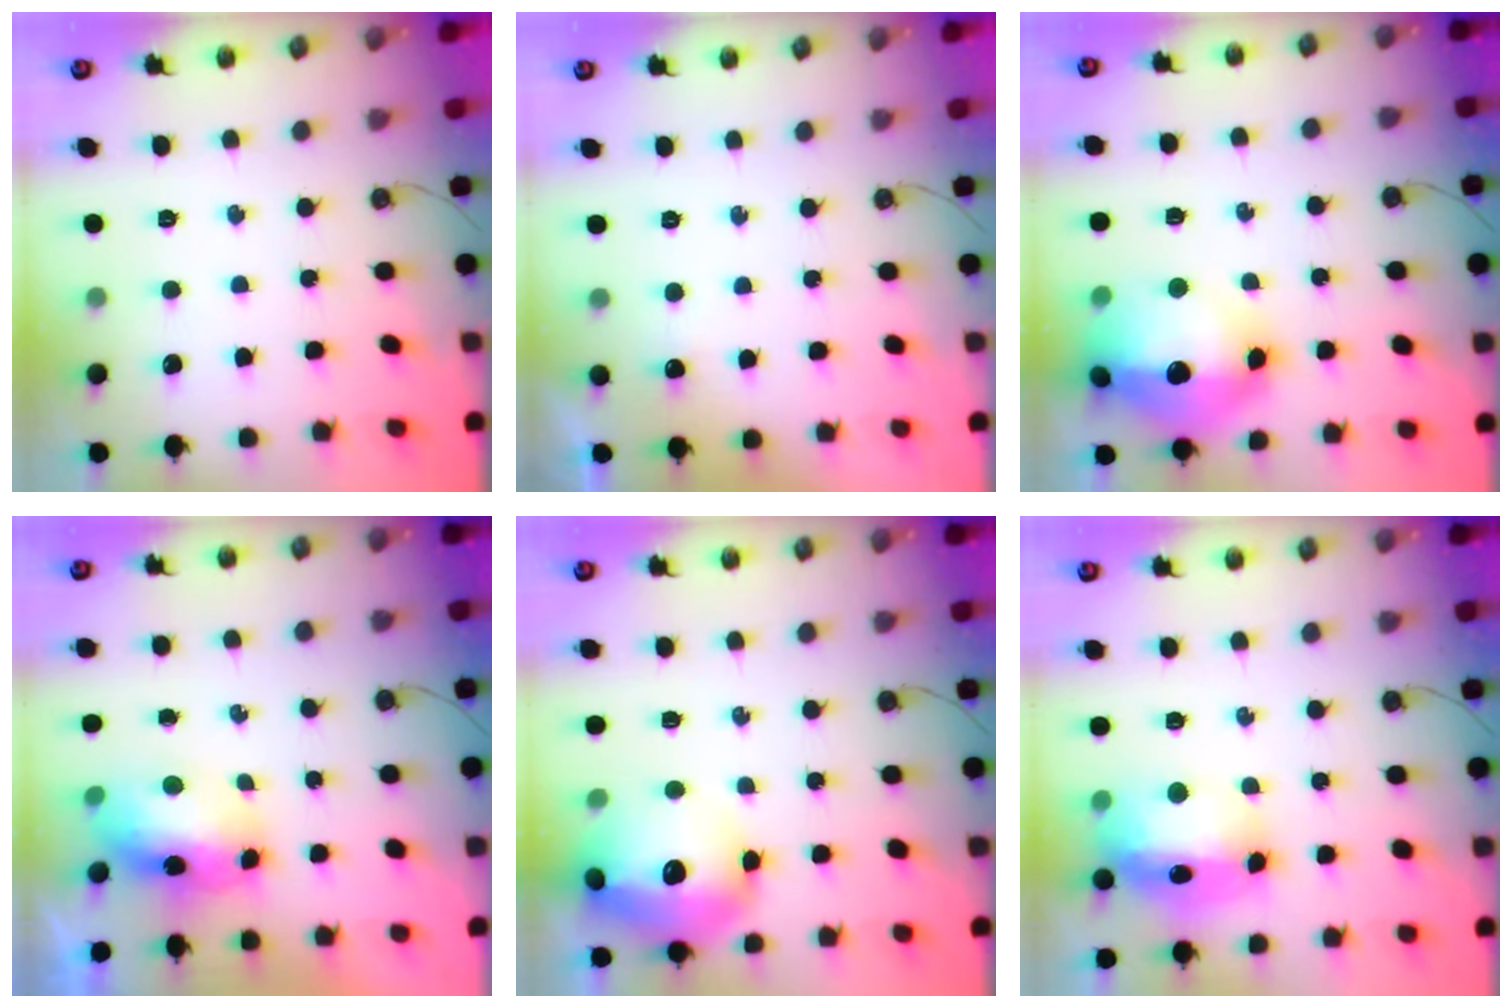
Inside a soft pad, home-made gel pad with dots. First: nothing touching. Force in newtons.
{"total": 2.9, "press": 2.8, "slide": 0.6}
{"total": 25.2, "press": 21.8, "slide": 12.7}
{"total": 9.7, "press": 9.5, "slide": 1.5}
{"total": 20.5, "press": 20.4, "slide": 1.6}
{"total": 14.4, "press": 14.3, "slide": 1.3}